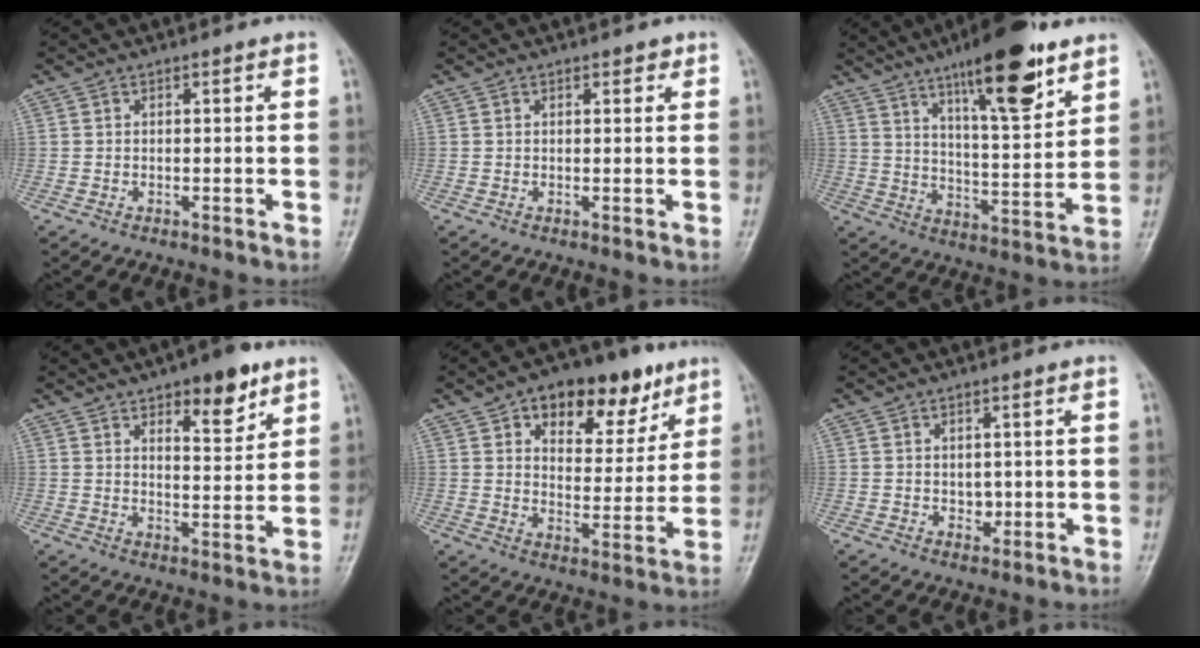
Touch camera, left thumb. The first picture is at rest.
{"total": 1.4, "force": [1.0, 0.8, 0.6], "torque": [0.002, -0.004, 0.009]}
{"total": 17.8, "force": [11.0, 4.7, 13.2], "torque": [-0.178, -0.058, 0.179]}
{"total": 9.9, "force": [6.1, 3.9, 6.8], "torque": [-0.073, -0.037, 0.091]}
{"total": 16.3, "force": [9.3, 9.0, 10.0], "torque": [-0.087, -0.033, 0.140]}
{"total": 2.1, "force": [0.3, 1.7, 1.2], "torque": [-0.010, -0.004, 0.009]}